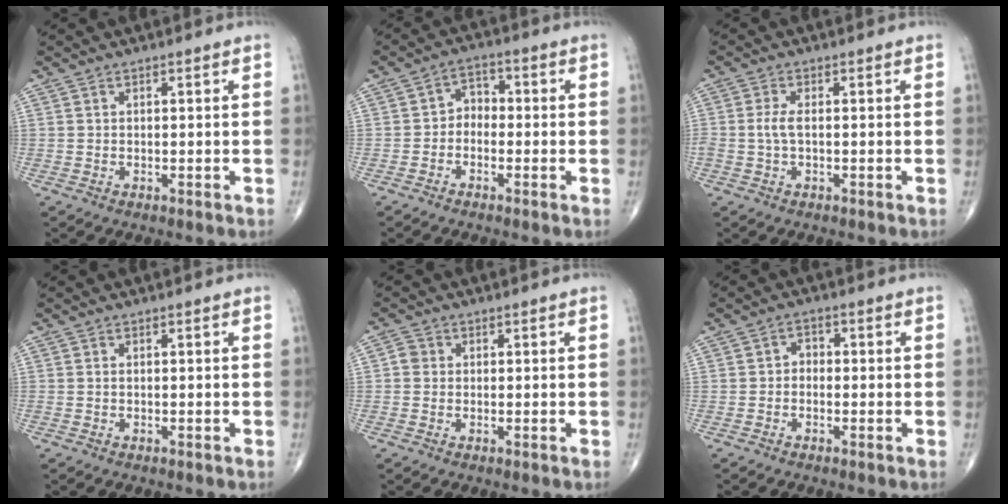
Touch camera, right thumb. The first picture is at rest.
{"total": 3.9, "force": [-1.1, 3.0, 2.2], "torque": [-0.011, 0.024, -0.035]}
{"total": 2.5, "force": [-0.2, 0.9, 2.3], "torque": [-0.057, -0.001, -0.006]}
{"total": 0.0}
{"total": 2.0, "force": [0.1, 1.8, 0.7], "torque": [-0.003, 0.005, -0.003]}
{"total": 2.2, "force": [-0.5, 1.8, 1.2], "torque": [0.001, 0.012, -0.019]}